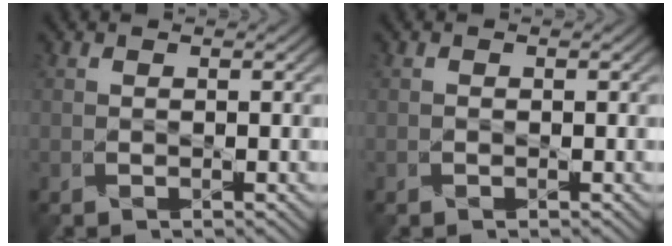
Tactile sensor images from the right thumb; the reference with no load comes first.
{"total": 0.0}